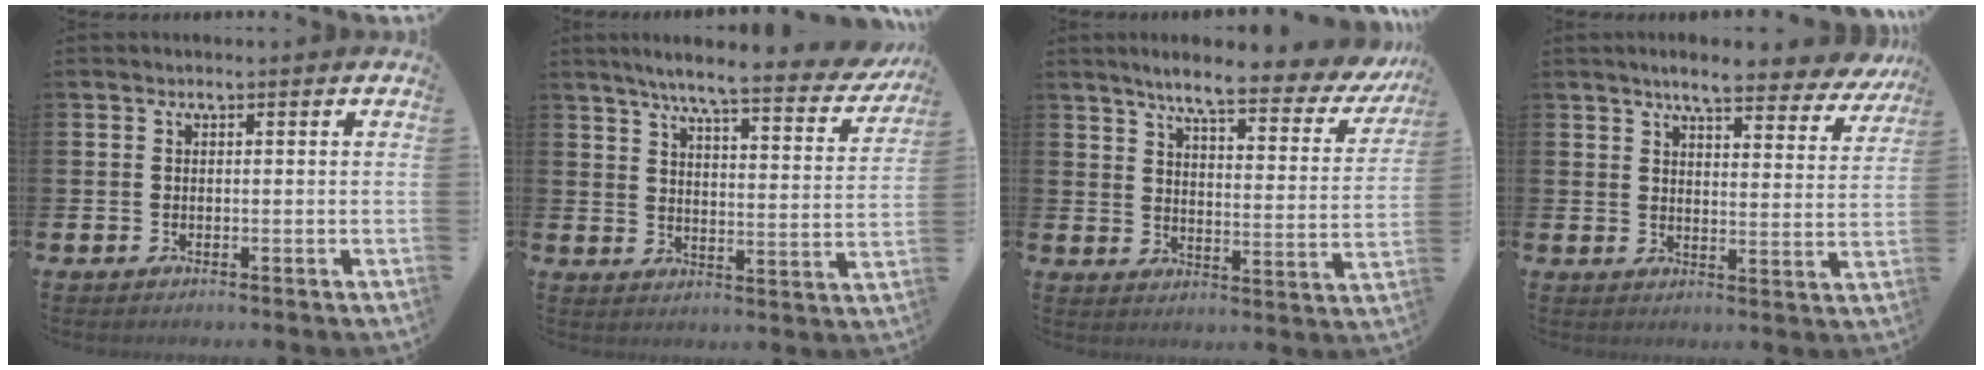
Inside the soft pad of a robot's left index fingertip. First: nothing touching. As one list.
[{"total": 6.8, "force": [5.9, 0.4, 3.2], "torque": [-0.074, -0.044, 0.093]}, {"total": 7.6, "force": [6.6, 1.0, 3.7], "torque": [-0.075, -0.041, 0.107]}, {"total": 6.8, "force": [6.1, 1.1, 2.8], "torque": [-0.063, -0.031, 0.105]}]